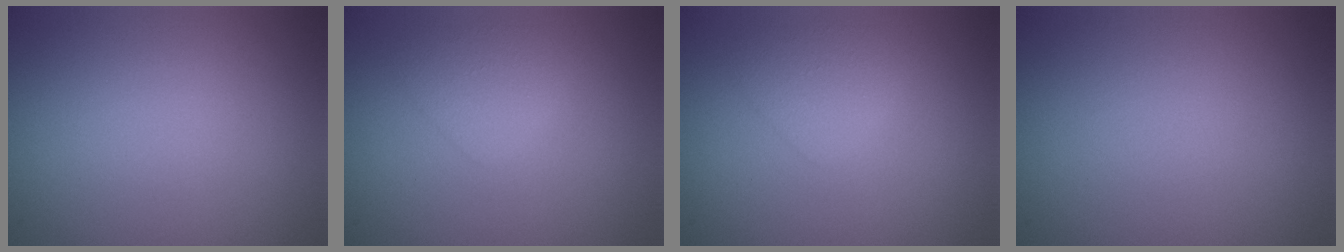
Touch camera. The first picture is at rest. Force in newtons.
{"total": 1.8, "press": 1.8, "slide": 0.0}
{"total": 1.8, "press": 1.8, "slide": 0.0}
{"total": 0.0}